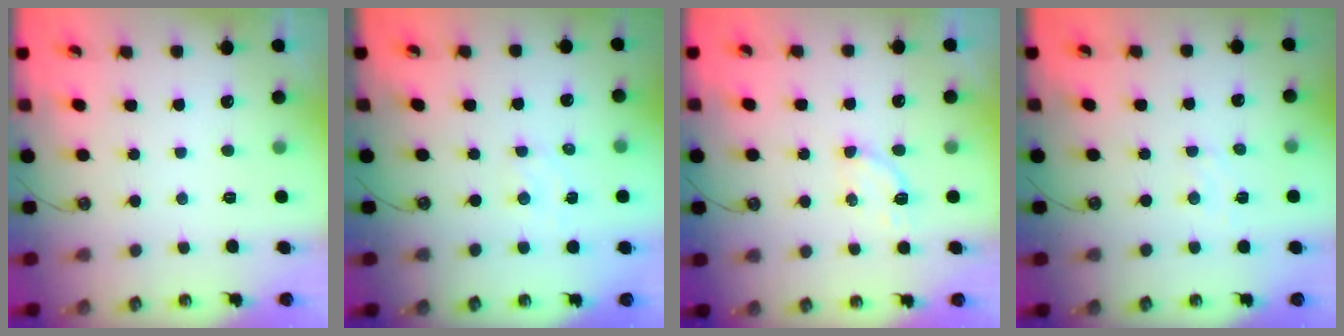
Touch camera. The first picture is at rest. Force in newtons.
{"total": 3.6, "press": 3.6, "slide": 0.6}
{"total": 4.2, "press": 4.1, "slide": 0.5}
{"total": 4.8, "press": 4.7, "slide": 0.4}